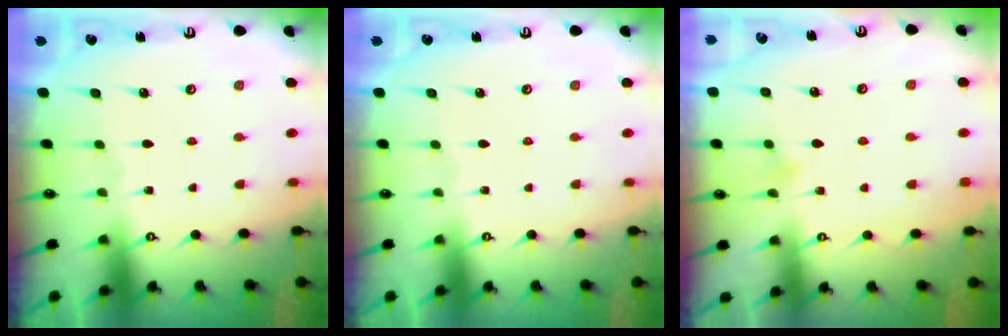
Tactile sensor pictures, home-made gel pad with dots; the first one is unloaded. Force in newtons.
{"total": 0.0}
{"total": 5.1, "press": 5.1, "slide": 0.5}